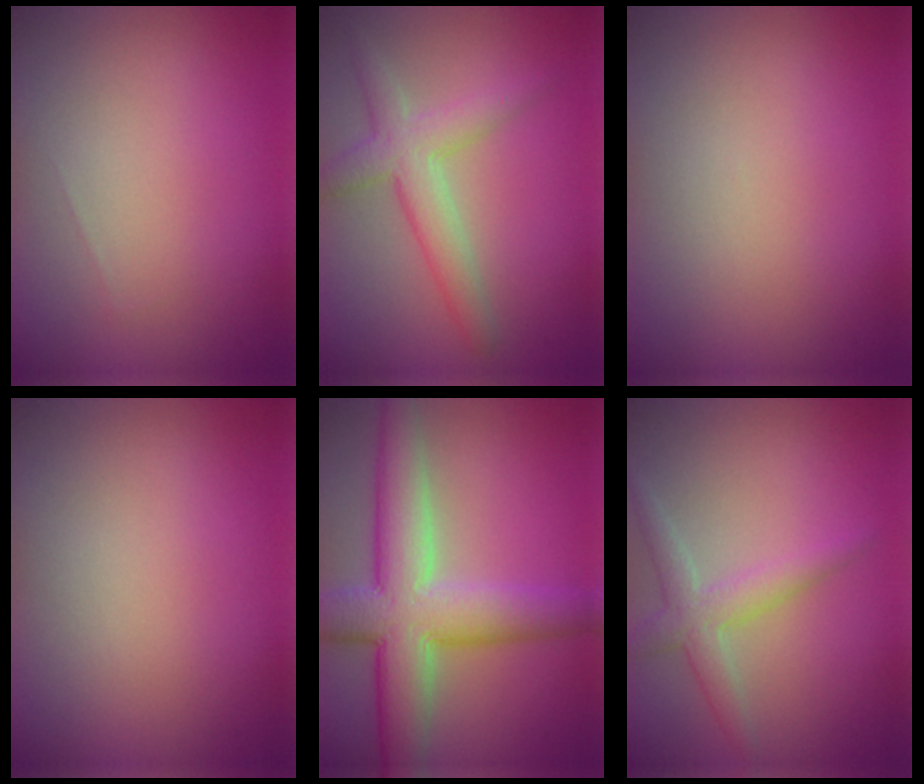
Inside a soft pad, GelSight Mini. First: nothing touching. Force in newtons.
{"total": 3.9, "press": 3.9, "slide": 0.1}
{"total": 0.0}
{"total": 0.0}
{"total": 8.9, "press": 8.9, "slide": 0.2}
{"total": 2.8, "press": 2.8, "slide": 0.1}